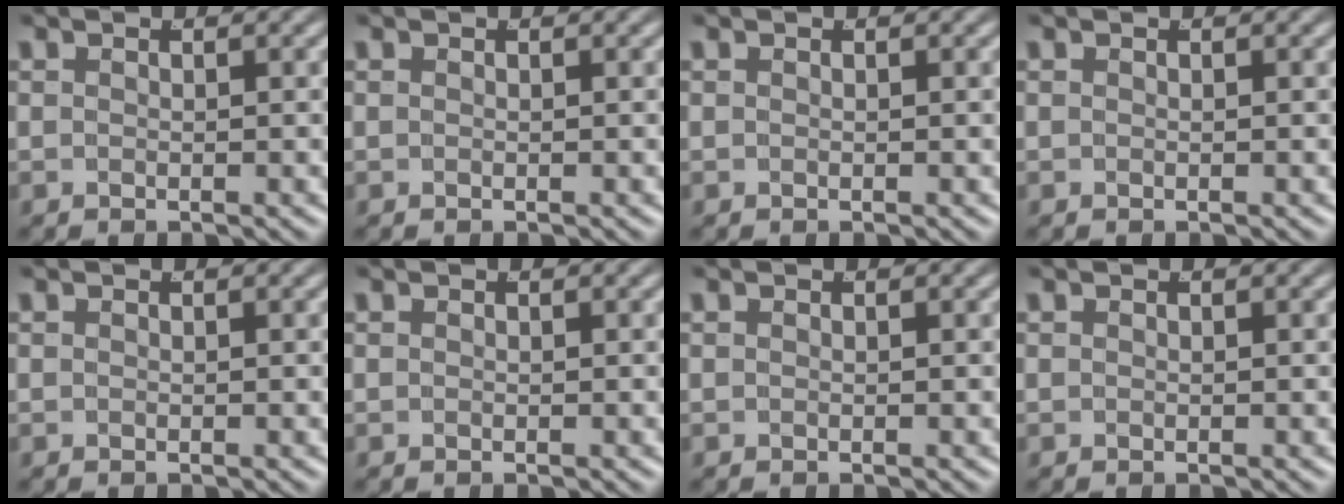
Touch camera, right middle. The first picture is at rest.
{"total": 0.0}
{"total": 0.0}
{"total": 0.0}
{"total": 0.0}
{"total": 0.0}
{"total": 0.0}
{"total": 0.0}